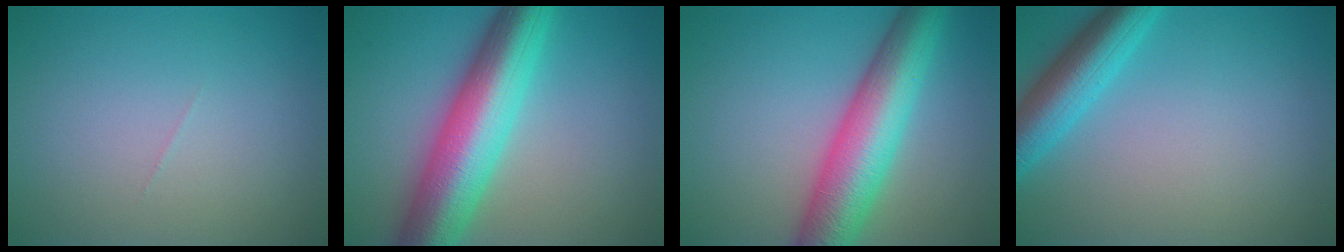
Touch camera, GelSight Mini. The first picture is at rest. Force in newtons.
{"total": 10.7, "press": 10.7, "slide": 0.1}
{"total": 9.1, "press": 9.1, "slide": 0.3}
{"total": 5.3, "press": 5.3, "slide": 0.2}